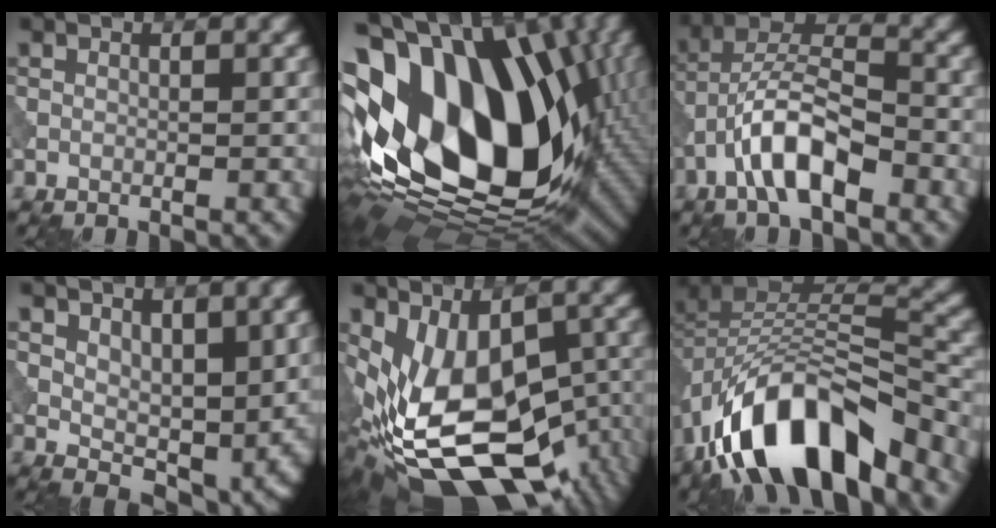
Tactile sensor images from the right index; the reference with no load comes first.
{"total": 21.0, "force": [1.7, 13.3, 16.2], "torque": [-0.316, -0.017, 0.042]}
{"total": 7.1, "force": [-3.5, 2.7, 5.6], "torque": [-0.094, 0.017, -0.071]}
{"total": 5.4, "force": [2.4, 2.9, 3.9], "torque": [-0.064, -0.014, 0.047]}
{"total": 17.2, "force": [-4.8, 9.5, 13.5], "torque": [-0.204, -0.024, -0.052]}
{"total": 13.4, "force": [-8.6, 5.7, 8.5], "torque": [-0.143, 0.001, -0.155]}